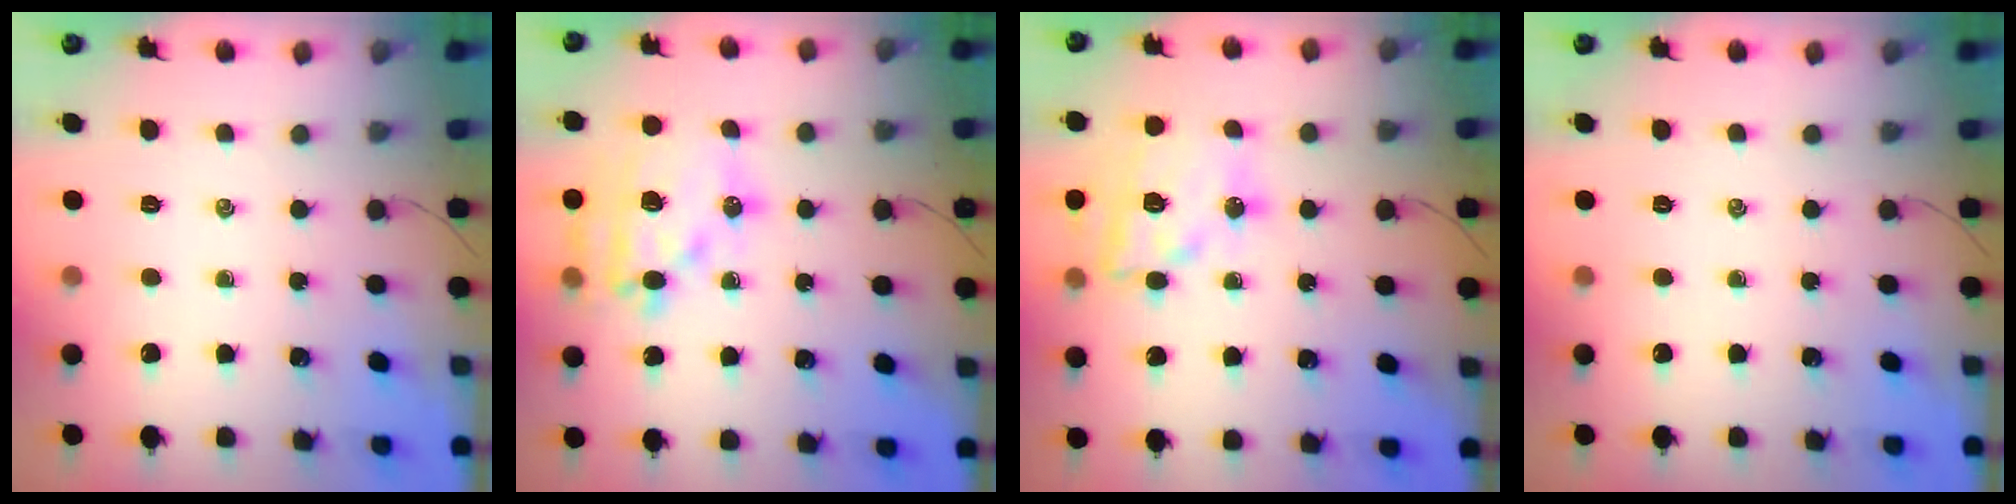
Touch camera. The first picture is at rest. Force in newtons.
{"total": 17.4, "press": 17.1, "slide": 3.2}
{"total": 18.1, "press": 17.8, "slide": 3.0}
{"total": 0.0}